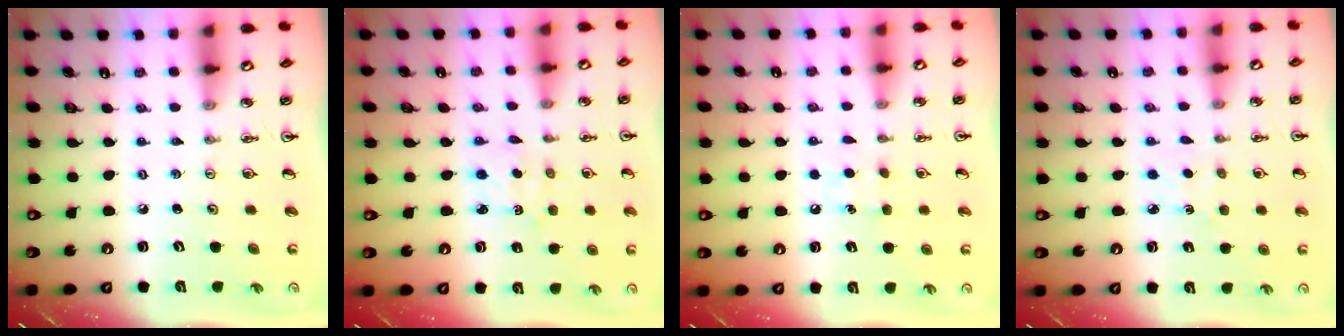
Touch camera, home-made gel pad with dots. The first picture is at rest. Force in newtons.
{"total": 1.8, "press": 1.8, "slide": 0.2}
{"total": 6.8, "press": 6.8, "slide": 0.8}
{"total": 2.6, "press": 2.6, "slide": 0.4}